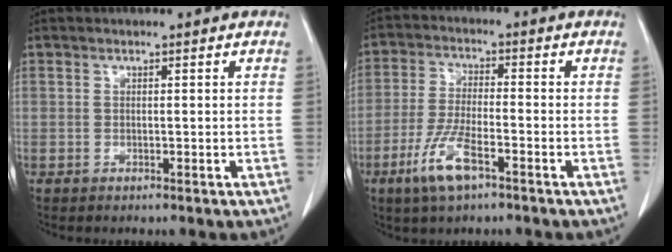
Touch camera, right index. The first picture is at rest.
{"total": 7.8, "force": [-4.3, 1.6, 6.3], "torque": [-0.134, -0.012, -0.082]}